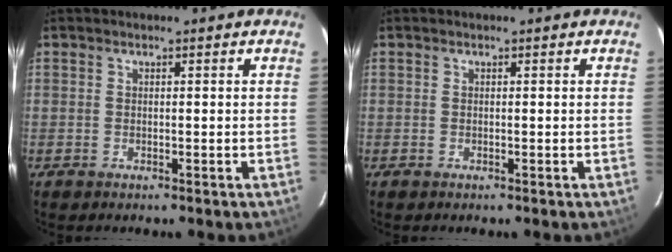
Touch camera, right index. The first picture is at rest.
{"total": 0.0}